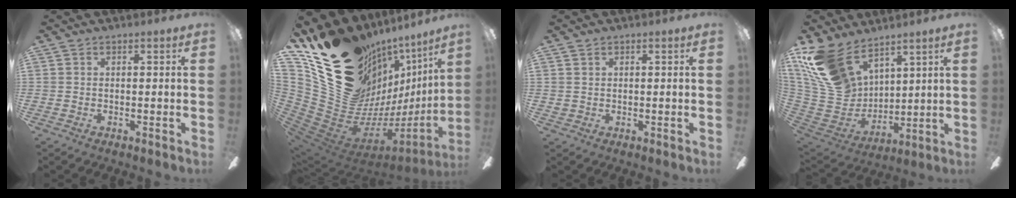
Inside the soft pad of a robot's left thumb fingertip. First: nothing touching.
{"total": 28.4, "force": [12.8, 19.8, 15.8], "torque": [-0.230, -0.129, 0.305]}
{"total": 1.3, "force": [0.7, 1.1, 0.3], "torque": [-0.007, 0.004, 0.013]}
{"total": 18.6, "force": [12.3, 10.8, 8.9], "torque": [-0.228, -0.062, 0.236]}